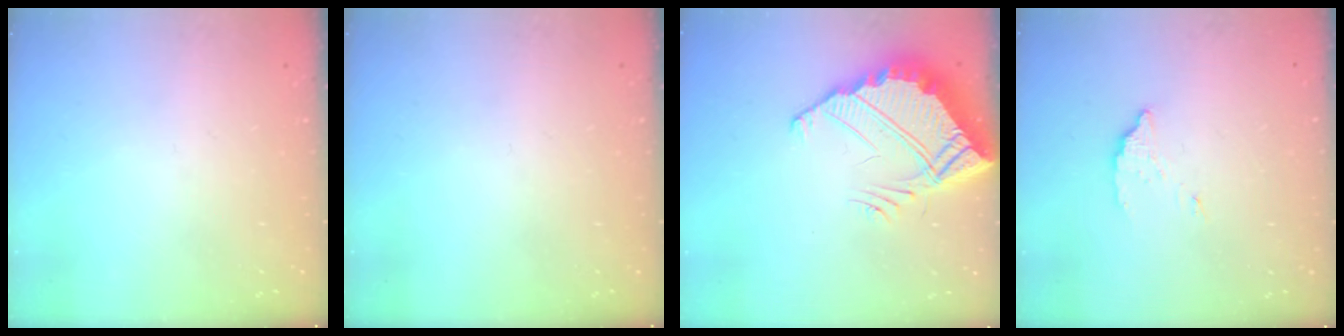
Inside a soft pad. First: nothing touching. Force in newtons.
{"total": 0.0}
{"total": 10.2, "press": 10.2, "slide": 0.6}
{"total": 2.8, "press": 2.8, "slide": 0.2}